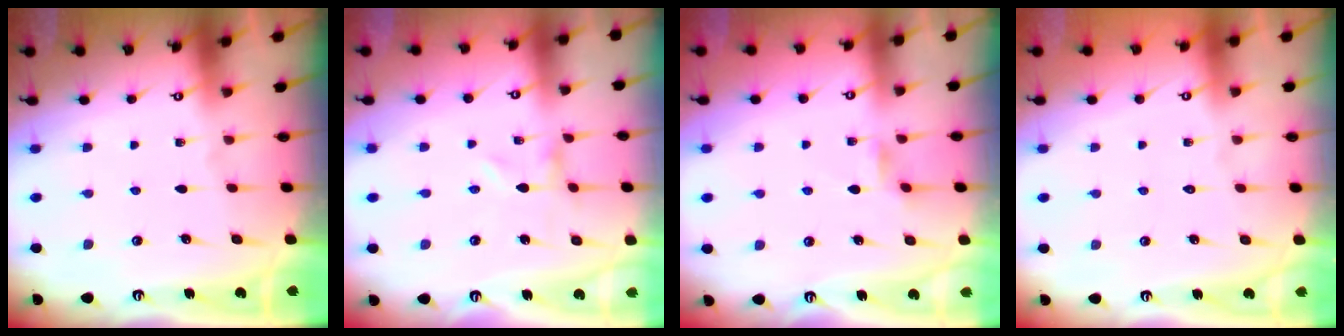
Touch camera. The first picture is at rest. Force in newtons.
{"total": 0.0}
{"total": 1.8, "press": 1.8, "slide": 0.3}
{"total": 1.6, "press": 1.6, "slide": 0.2}